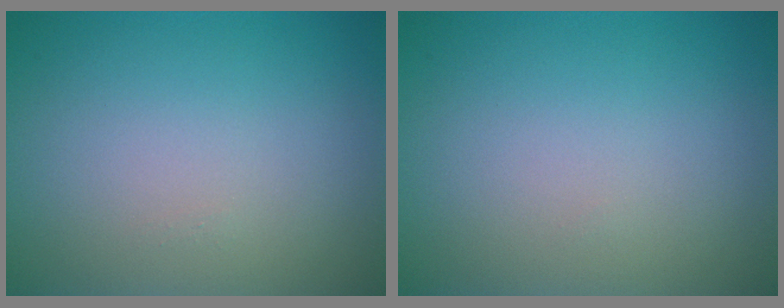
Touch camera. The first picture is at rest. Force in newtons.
{"total": 0.0}